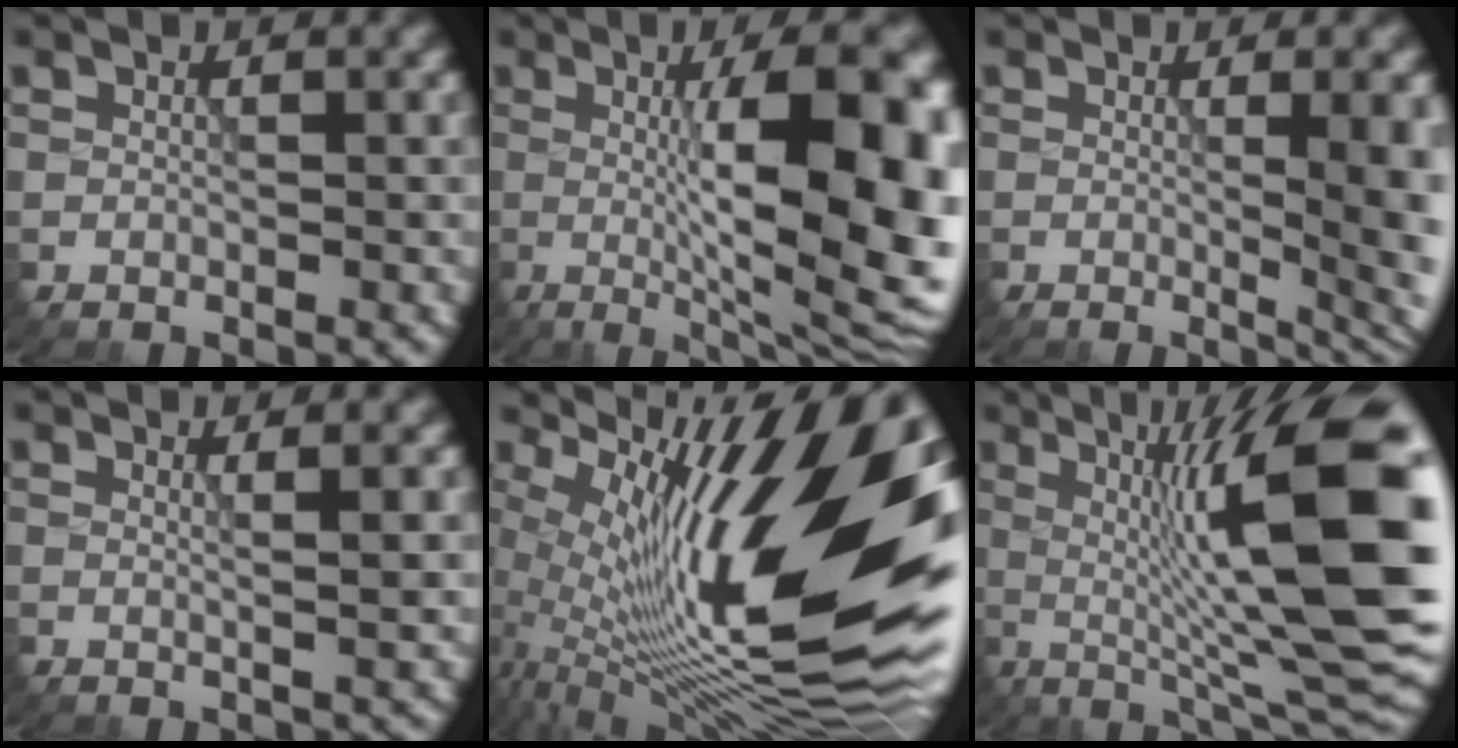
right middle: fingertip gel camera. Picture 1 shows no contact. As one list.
[{"total": 14.5, "force": [0.2, 4.0, 14.0], "torque": [-0.164, 0.009, -0.002]}, {"total": 6.2, "force": [0.1, 1.5, 6.0], "torque": [-0.063, -0.011, 0.003]}, {"total": 1.6, "force": [0.9, 0.4, 1.3], "torque": [-0.012, 0.003, 0.004]}, {"total": 18.9, "force": [4.1, 6.1, 17.4], "torque": [-0.260, 0.004, 0.072]}, {"total": 15.9, "force": [1.4, 3.2, 15.5], "torque": [-0.211, 0.018, 0.017]}]